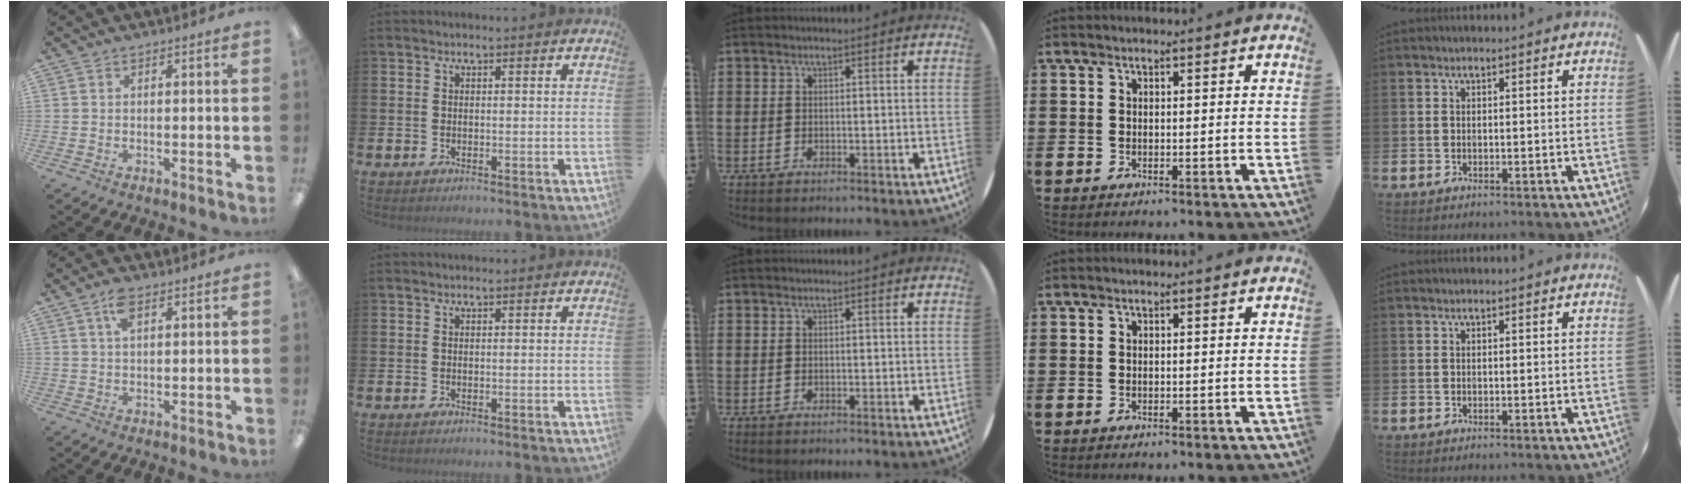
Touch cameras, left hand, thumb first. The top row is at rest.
{"thumb": {"total": 4.8, "force": [2.6, 2.1, 3.4], "torque": [-0.067, 0.003, 0.044]}}